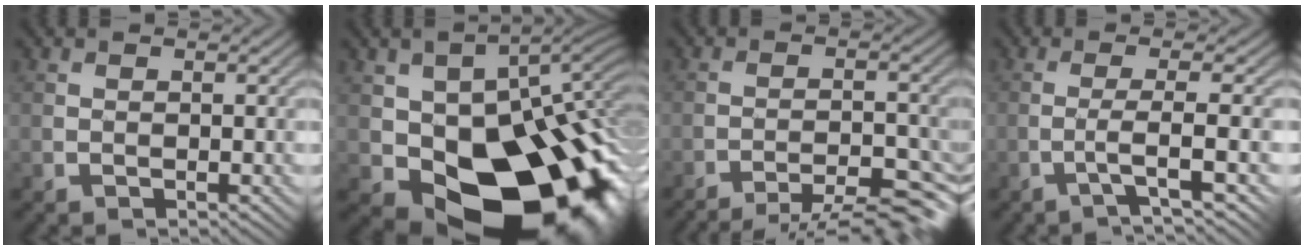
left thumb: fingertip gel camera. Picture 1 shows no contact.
{"total": 18.2, "force": [-3.0, 11.9, 13.3], "torque": [-0.185, -0.045, -0.023]}
{"total": 8.3, "force": [-7.5, 0.8, 3.5], "torque": [-0.053, 0.009, -0.100]}
{"total": 2.9, "force": [-1.1, -0.7, 2.6], "torque": [-0.039, 0.020, -0.047]}